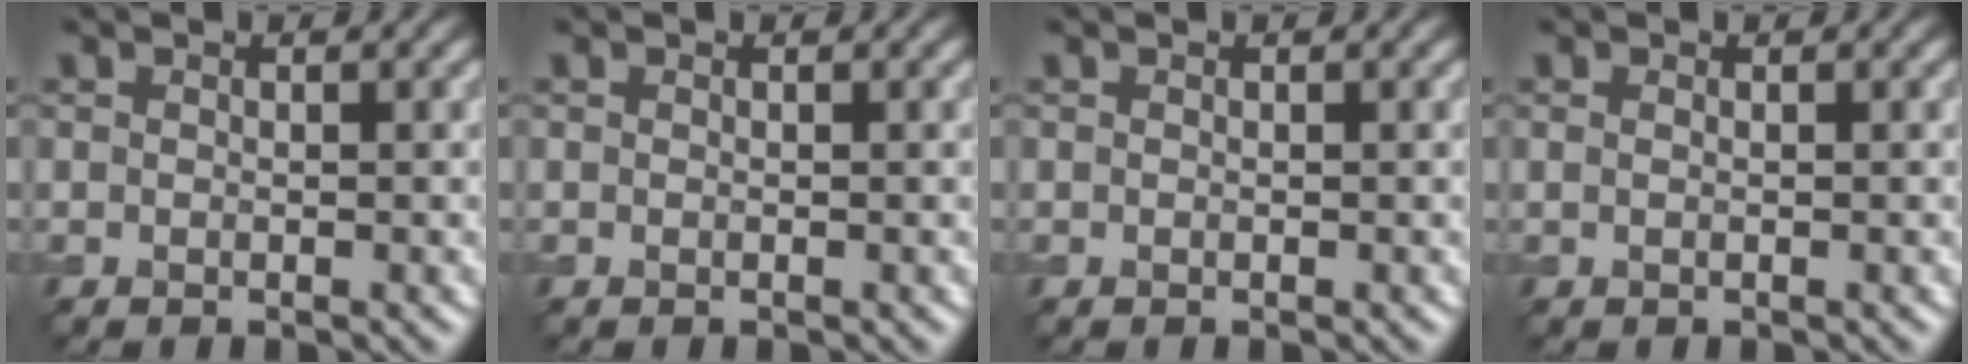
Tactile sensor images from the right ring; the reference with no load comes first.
{"total": 0.0}
{"total": 0.0}
{"total": 0.5, "force": [0.2, 0.2, 0.4], "torque": [-0.010, -0.005, 0.001]}